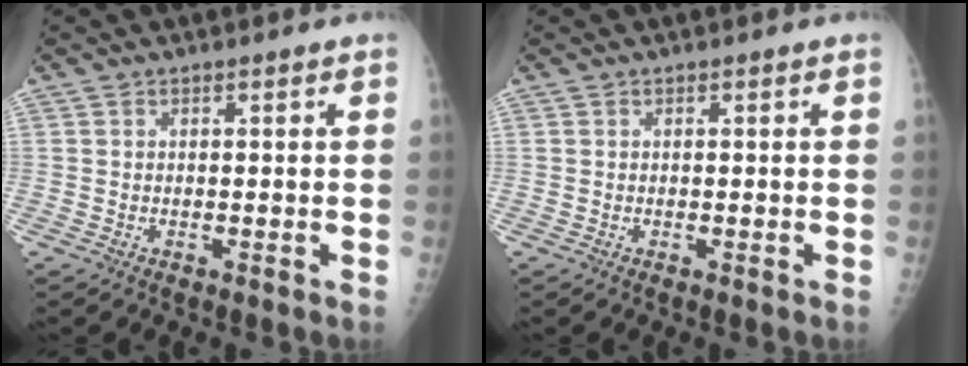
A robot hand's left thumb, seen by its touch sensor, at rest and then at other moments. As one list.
[{"total": 0.0}]